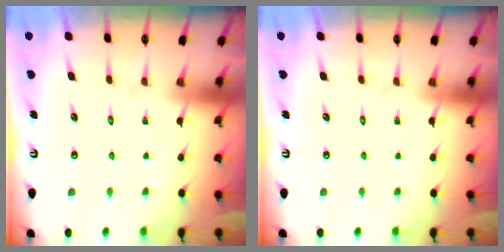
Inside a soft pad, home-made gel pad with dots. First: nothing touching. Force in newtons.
{"total": 0.0}